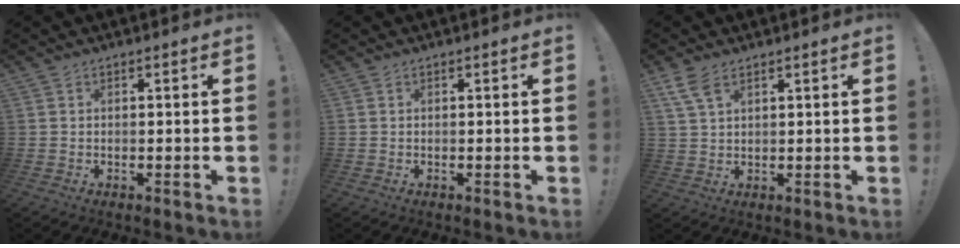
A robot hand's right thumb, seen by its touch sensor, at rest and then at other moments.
{"total": 0.0}
{"total": 5.1, "force": [3.2, 2.1, 3.4], "torque": [-0.064, -0.011, 0.061]}